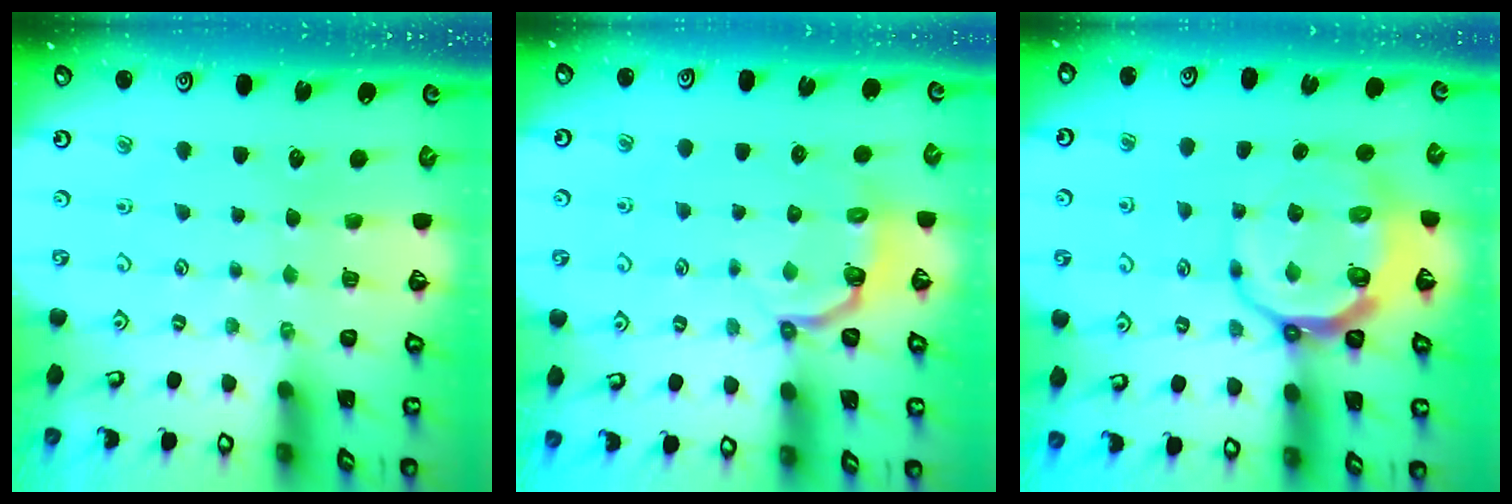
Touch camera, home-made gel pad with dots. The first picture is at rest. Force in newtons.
{"total": 3.3, "press": 1.9, "slide": 2.7}
{"total": 10.0, "press": 9.1, "slide": 4.0}